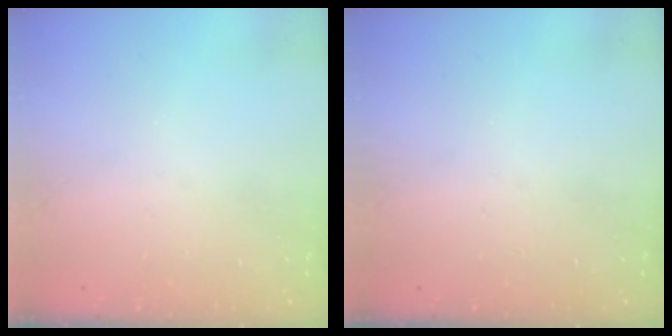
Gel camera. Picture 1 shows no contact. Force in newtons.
{"total": 0.0}